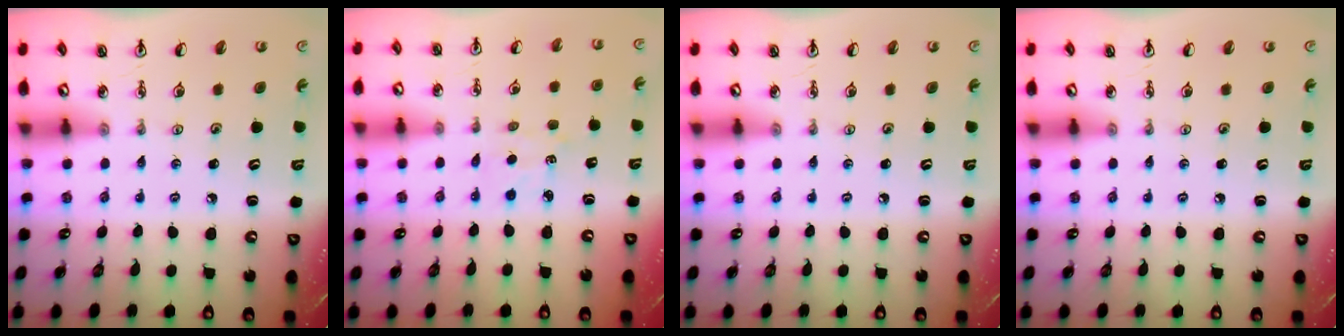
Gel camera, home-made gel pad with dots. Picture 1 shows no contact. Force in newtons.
{"total": 2.3, "press": 2.3, "slide": 0.3}
{"total": 0.0}
{"total": 0.0}